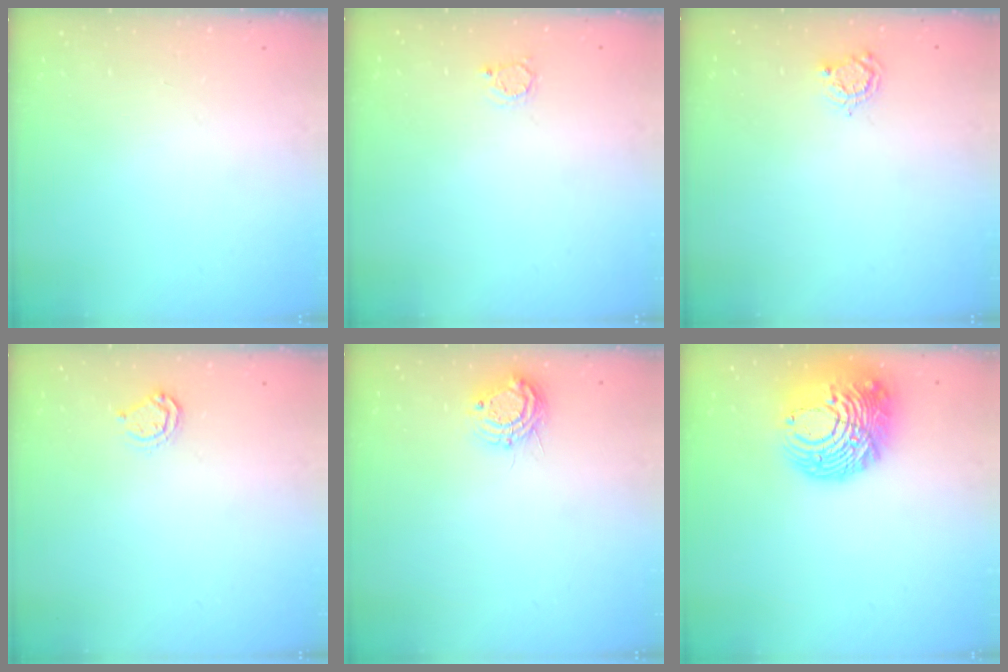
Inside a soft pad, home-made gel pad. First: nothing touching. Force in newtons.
{"total": 2.2, "press": 2.1, "slide": 0.4}
{"total": 4.7, "press": 4.7, "slide": 0.3}
{"total": 4.4, "press": 4.4, "slide": 0.5}
{"total": 8.8, "press": 8.8, "slide": 0.8}
{"total": 17.8, "press": 17.7, "slide": 1.7}